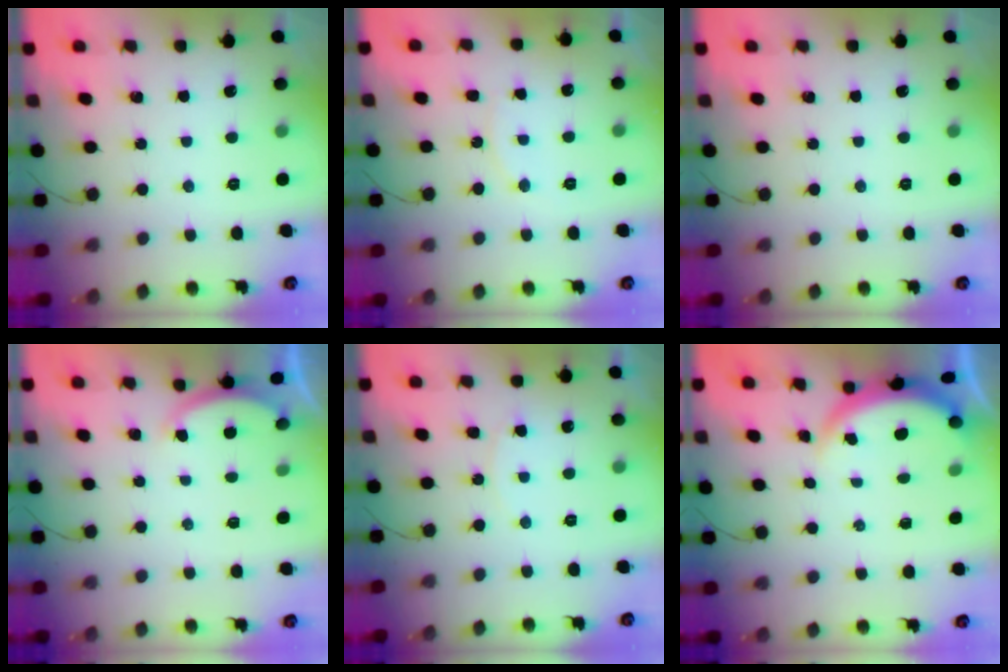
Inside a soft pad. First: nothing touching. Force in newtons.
{"total": 5.9, "press": 5.9, "slide": 0.6}
{"total": 0.0}
{"total": 1.9, "press": 1.8, "slide": 0.5}
{"total": 4.3, "press": 4.2, "slide": 0.6}
{"total": 3.6, "press": 3.6, "slide": 0.6}